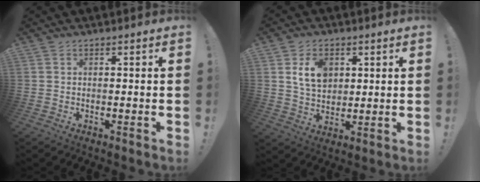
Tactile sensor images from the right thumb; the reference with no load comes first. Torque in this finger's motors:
{"motor_torque": [1.35, 1.30, 0.26, -0.14, 0.00]}